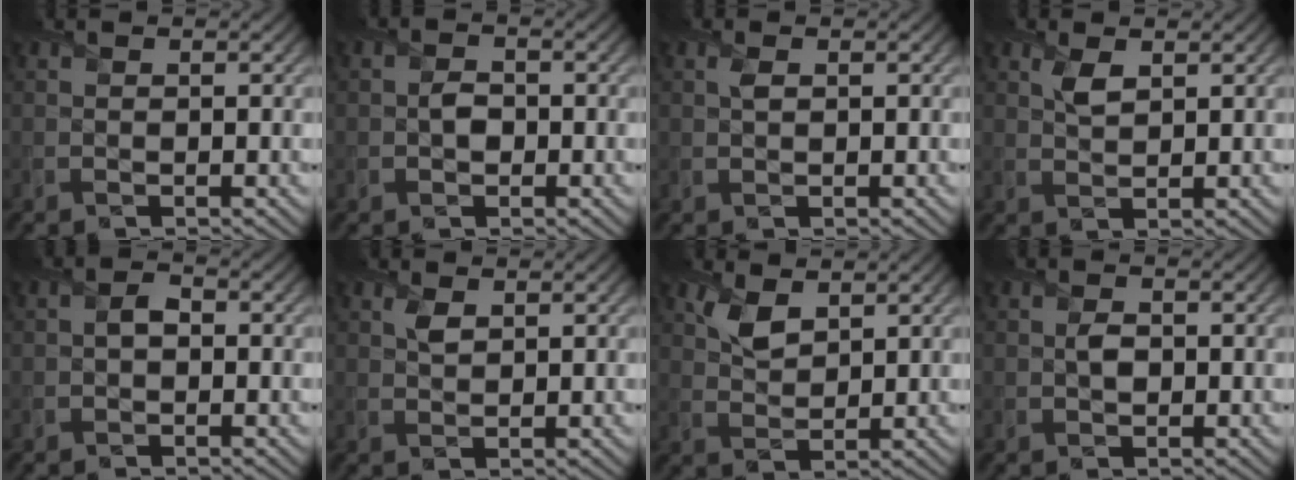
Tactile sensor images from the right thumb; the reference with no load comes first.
{"total": 1.8, "force": [-0.4, 1.4, 1.1], "torque": [-0.021, 0.000, -0.012]}
{"total": 0.9, "force": [0.5, 0.3, 0.7], "torque": [-0.021, 0.003, 0.007]}
{"total": 2.4, "force": [1.4, 1.0, 1.7], "torque": [-0.040, 0.003, 0.026]}
{"total": 1.6, "force": [-0.4, 1.1, 1.1], "torque": [-0.023, 0.004, -0.010]}
{"total": 1.7, "force": [1.1, 0.7, 1.1], "torque": [-0.027, 0.003, 0.020]}
{"total": 3.7, "force": [2.3, 1.8, 2.2], "torque": [-0.057, -0.002, 0.046]}
{"total": 1.6, "force": [0.0, 1.1, 1.2], "torque": [-0.024, -0.001, -0.001]}